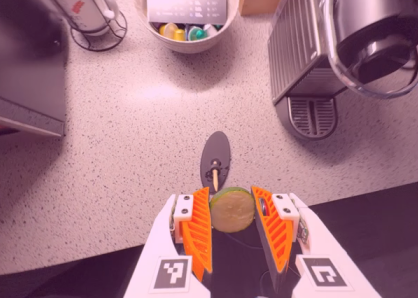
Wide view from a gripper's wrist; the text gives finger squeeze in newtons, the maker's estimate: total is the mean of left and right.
{"total": 10.6, "left": 11.4, "right": 9.8}